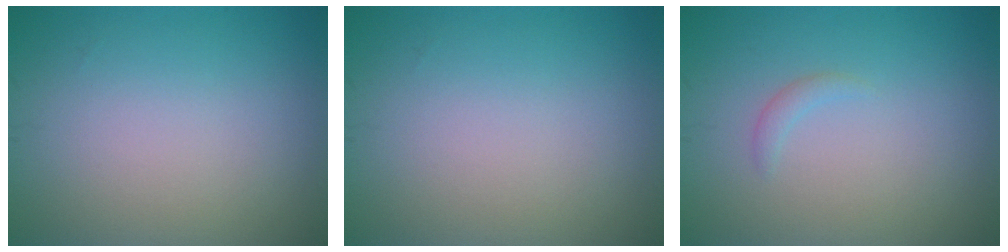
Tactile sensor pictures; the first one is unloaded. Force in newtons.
{"total": 0.0}
{"total": 0.8, "press": 0.8, "slide": 0.1}